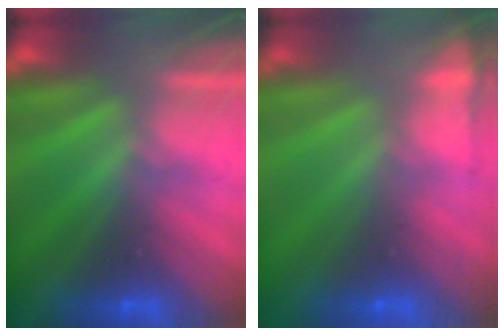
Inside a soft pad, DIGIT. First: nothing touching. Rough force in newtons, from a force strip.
{"total": 6.6}